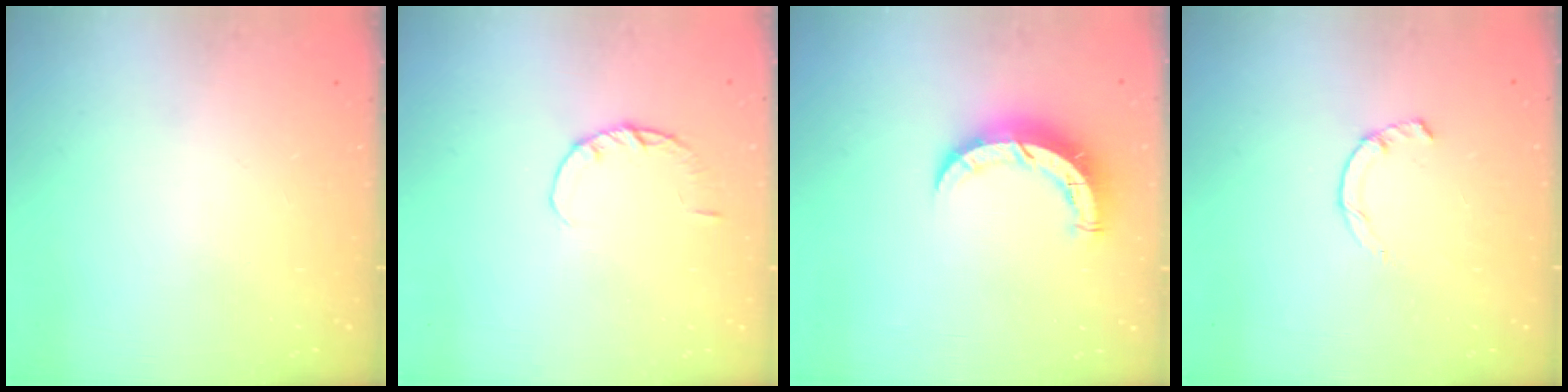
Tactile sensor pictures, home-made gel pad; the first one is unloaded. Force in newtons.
{"total": 2.9, "press": 2.8, "slide": 0.4}
{"total": 7.5, "press": 7.5, "slide": 0.6}
{"total": 1.9, "press": 1.9, "slide": 0.3}